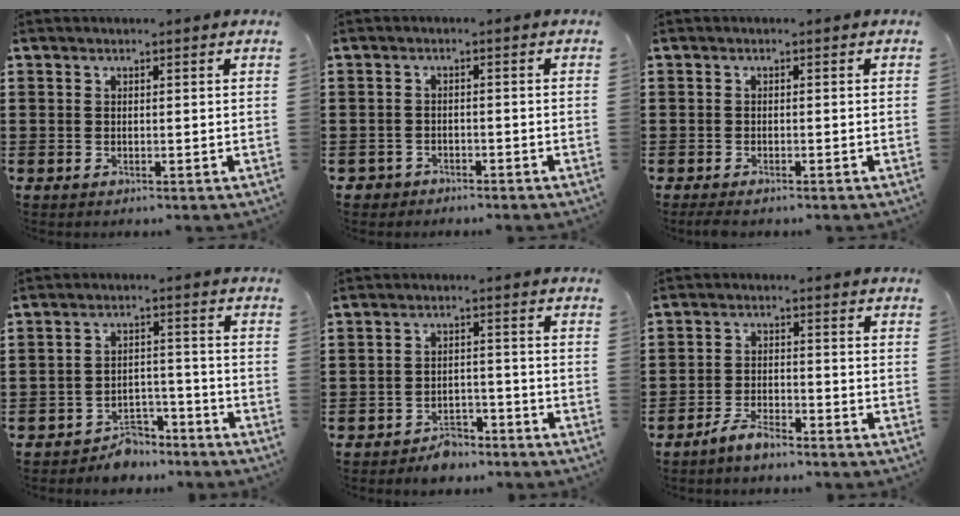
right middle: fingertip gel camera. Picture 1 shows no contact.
{"total": 2.0, "force": [-1.9, 0.9, -0.2], "torque": [-0.003, 0.001, -0.043]}
{"total": 0.7, "force": [-0.6, 0.2, 0.4], "torque": [-0.010, -0.006, -0.010]}
{"total": 4.9, "force": [-4.7, 1.2, 0.3], "torque": [-0.007, 0.010, -0.098]}
{"total": 4.1, "force": [-3.9, 1.2, 0.4], "torque": [-0.011, 0.007, -0.081]}
{"total": 4.1, "force": [-3.8, 1.0, 1.1], "torque": [-0.025, 0.008, -0.078]}